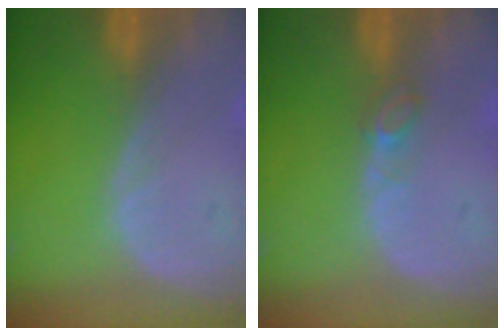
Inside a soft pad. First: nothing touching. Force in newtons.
{"total": 2.0, "press": 1.9, "slide": 0.4}